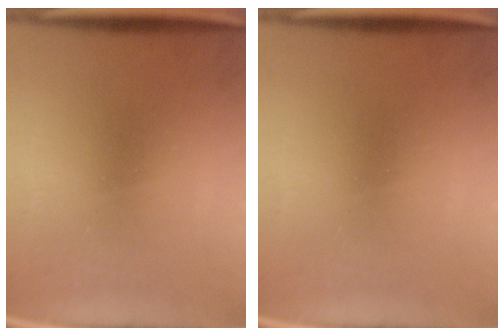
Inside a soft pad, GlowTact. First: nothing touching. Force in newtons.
{"total": 0.0}